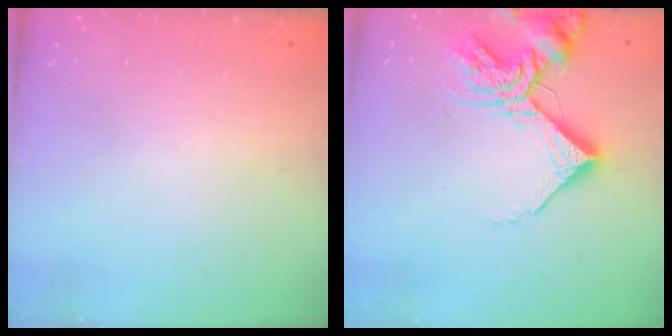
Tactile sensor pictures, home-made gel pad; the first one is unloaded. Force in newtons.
{"total": 13.0, "press": 12.9, "slide": 1.6}